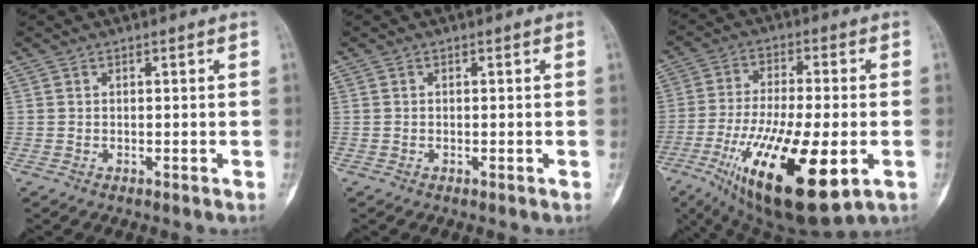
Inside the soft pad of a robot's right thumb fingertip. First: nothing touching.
{"total": 0.0}
{"total": 23.7, "force": [-7.8, 7.9, 21.0], "torque": [-0.395, -0.021, -0.115]}